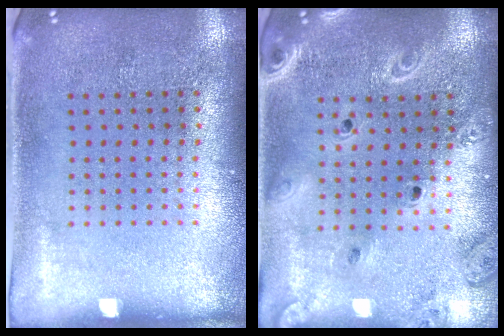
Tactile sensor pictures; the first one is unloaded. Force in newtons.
{"total": 2.0, "press": 1.8, "slide": 0.9}